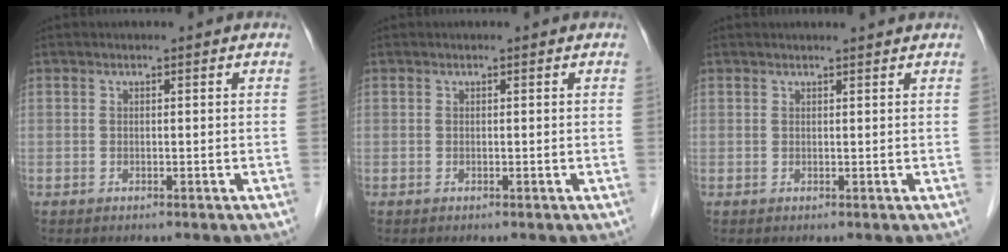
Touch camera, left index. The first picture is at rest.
{"total": 0.0}
{"total": 2.6, "force": [2.5, -0.1, 0.7], "torque": [-0.010, 0.011, 0.031]}